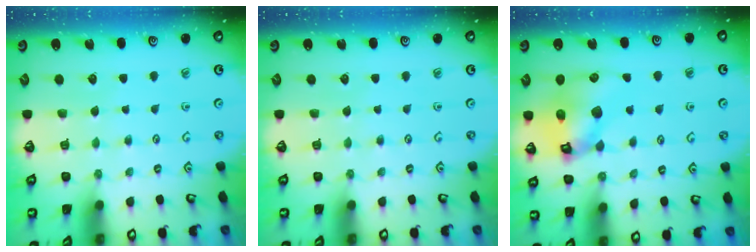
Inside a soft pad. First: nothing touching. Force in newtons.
{"total": 0.0}
{"total": 14.2, "press": 14.0, "slide": 2.0}